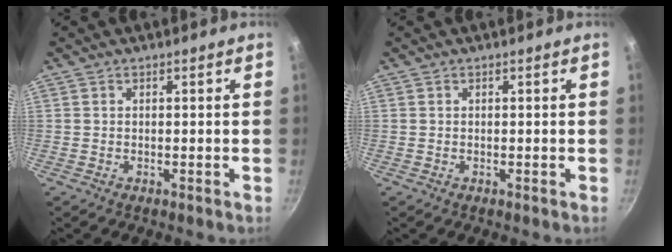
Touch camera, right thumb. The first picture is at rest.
{"total": 0.0}